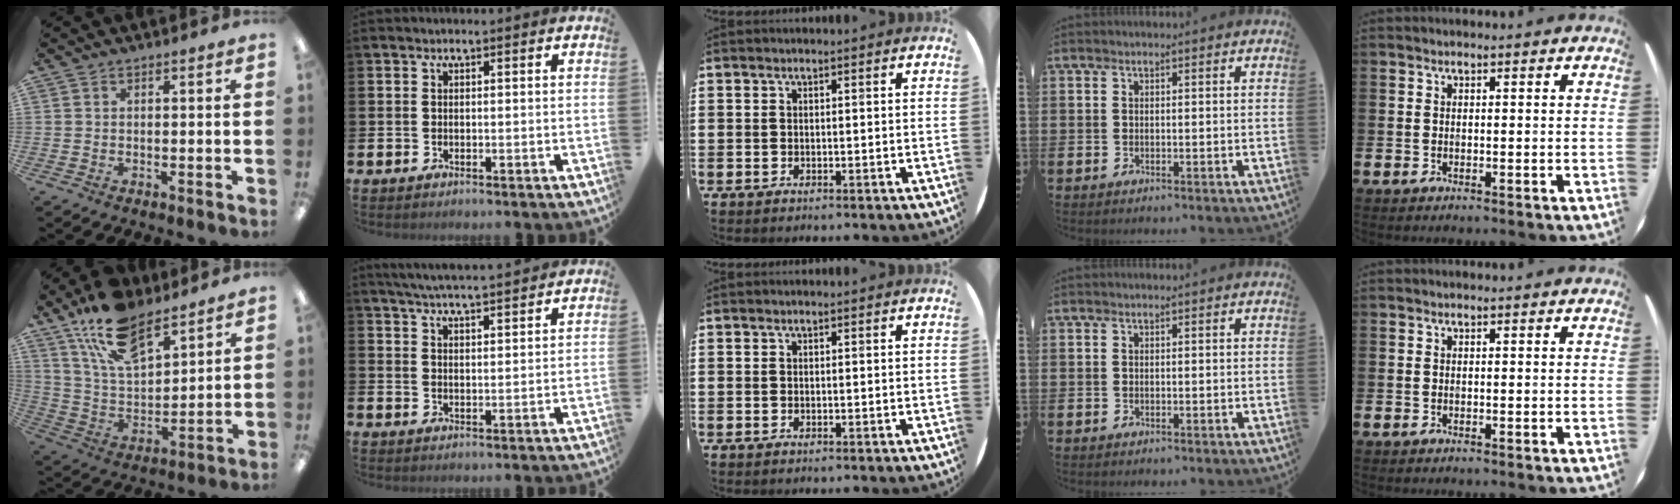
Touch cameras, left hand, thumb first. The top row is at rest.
{"thumb": {"total": 16.9, "force": [12.0, 7.7, 9.2], "torque": [-0.178, -0.051, 0.218]}, "index": {"total": 5.1, "force": [5.1, -0.1, 0.9], "torque": [-0.038, -0.025, 0.091]}}